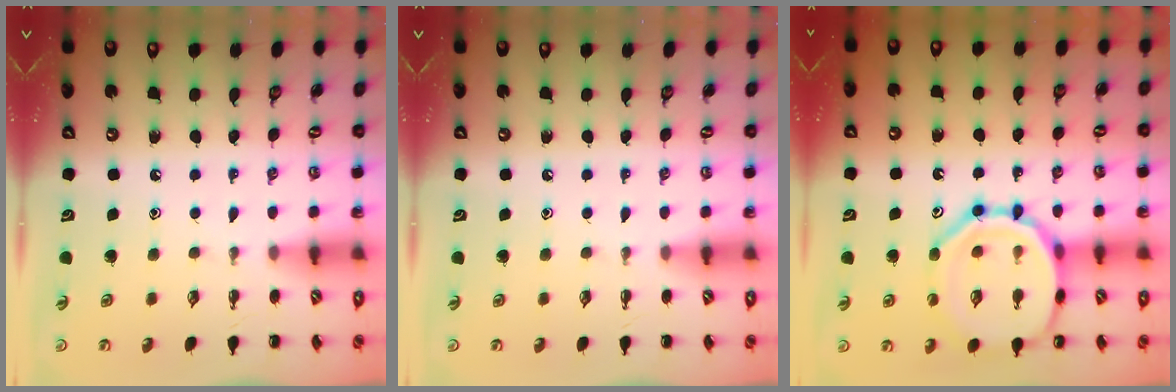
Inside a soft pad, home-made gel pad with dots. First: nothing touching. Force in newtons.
{"total": 0.0}
{"total": 16.9, "press": 16.8, "slide": 1.7}